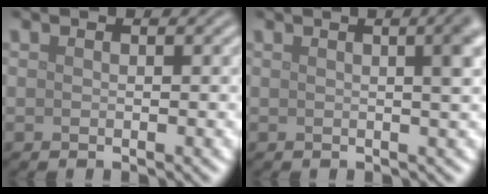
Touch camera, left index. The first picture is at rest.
{"total": 6.3, "force": [1.7, 2.8, 5.4], "torque": [-0.018, 0.037, -0.009]}